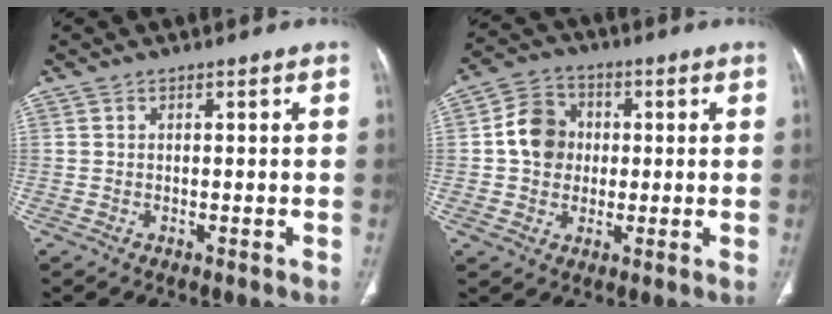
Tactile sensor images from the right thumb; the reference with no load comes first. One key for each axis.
{"total": 8.9, "fx": 0.5, "fy": 7.8, "fz": 4.4, "tx": -0.053, "ty": 0.014, "tz": -0.001}